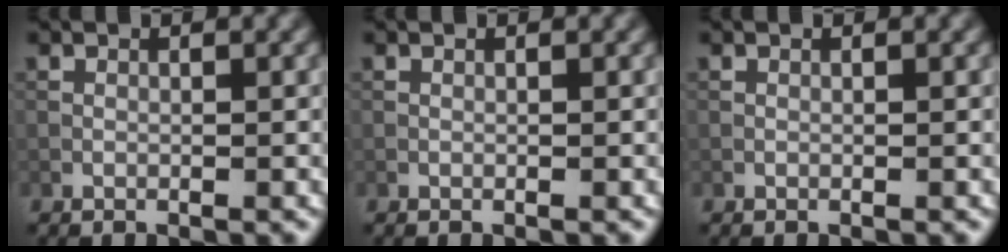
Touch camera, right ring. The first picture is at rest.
{"total": 0.0}
{"total": 0.0}